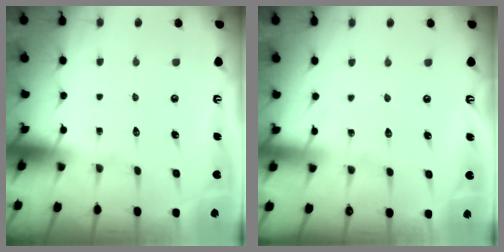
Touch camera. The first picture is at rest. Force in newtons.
{"total": 2.4, "press": 2.4, "slide": 0.3}